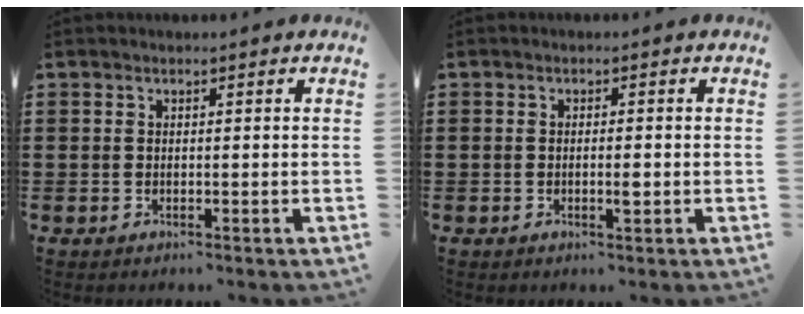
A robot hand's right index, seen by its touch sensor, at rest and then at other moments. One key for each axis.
{"total": 1.7, "fx": -0.5, "fy": 0.4, "fz": 1.6, "tx": -0.028, "ty": 0.000, "tz": -0.008}